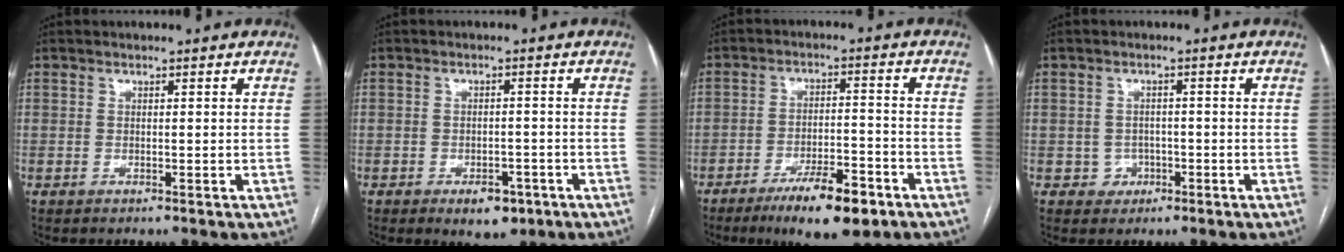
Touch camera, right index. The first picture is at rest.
{"total": 4.8, "force": [-2.8, 2.6, 3.0], "torque": [-0.034, 0.003, -0.030]}
{"total": 10.6, "force": [-6.7, 2.6, 7.8], "torque": [-0.127, -0.006, -0.103]}
{"total": 2.7, "force": [-1.0, 2.5, 0.3], "torque": [0.007, 0.011, -0.011]}